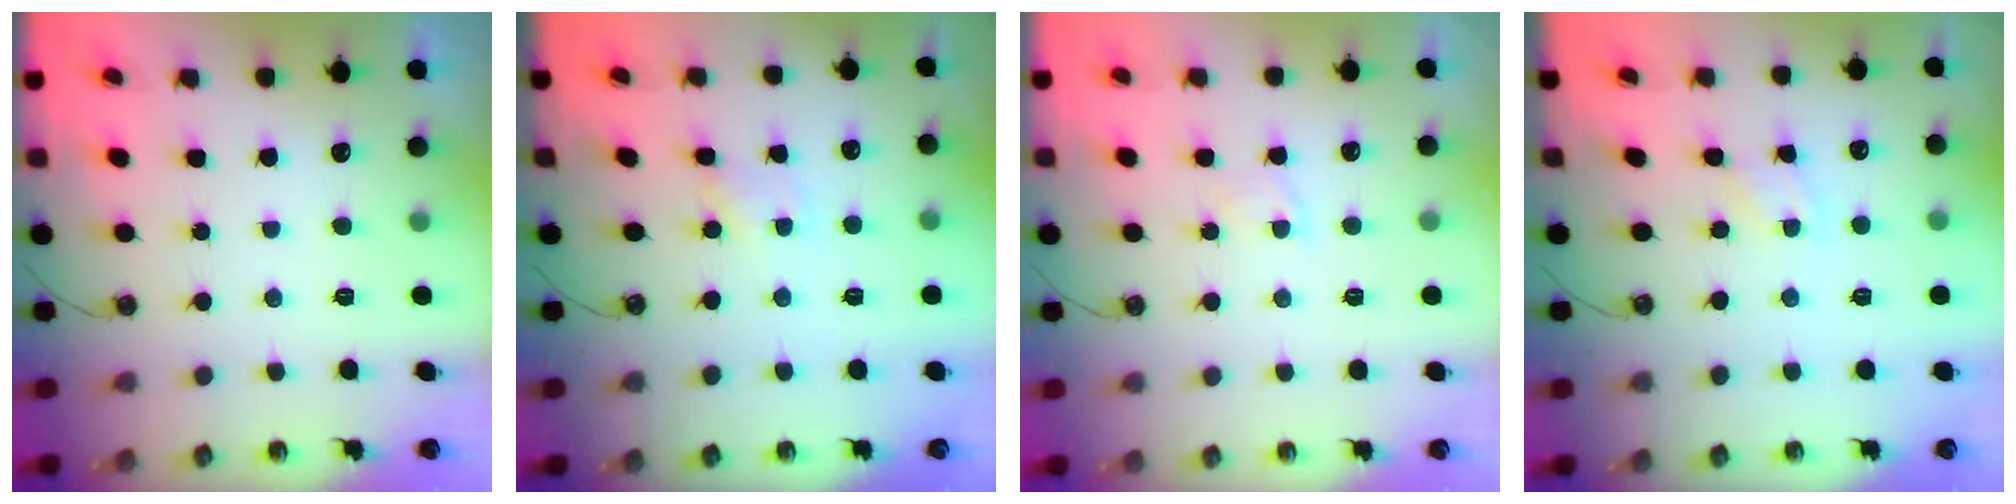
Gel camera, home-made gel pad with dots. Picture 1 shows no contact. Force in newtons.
{"total": 1.1, "press": 1.1, "slide": 0.2}
{"total": 2.8, "press": 2.8, "slide": 0.4}
{"total": 2.9, "press": 2.9, "slide": 0.5}